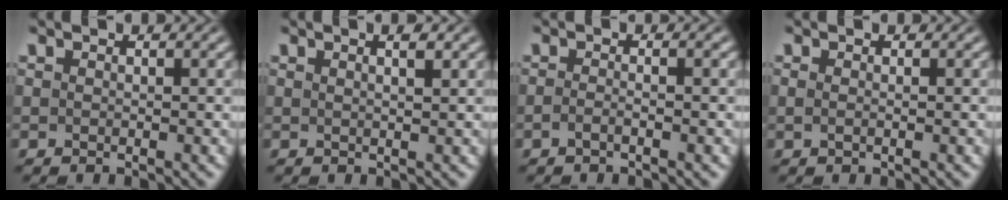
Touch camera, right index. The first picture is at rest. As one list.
[{"total": 1.6, "force": [0.7, -0.6, 1.3], "torque": [-0.015, -0.001, 0.015]}, {"total": 1.4, "force": [-1.0, -0.5, 0.8], "torque": [-0.013, -0.002, -0.020]}, {"total": 0.6, "force": [0.0, -0.1, 0.5], "torque": [-0.008, -0.005, 0.003]}]